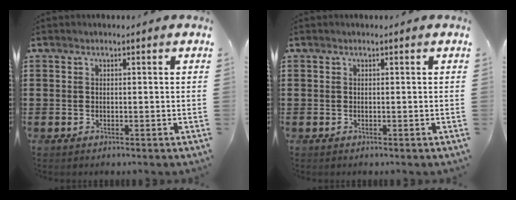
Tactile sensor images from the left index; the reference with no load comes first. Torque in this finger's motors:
{"motor_torque": [0.00, 0.00, 0.00, 0.00]}